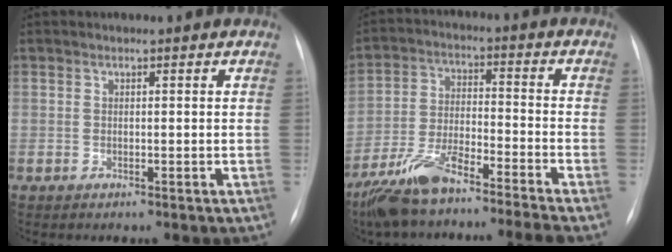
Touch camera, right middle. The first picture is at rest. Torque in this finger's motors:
{"motor_torque": [-0.05, -0.46, 0.37, 0.09]}